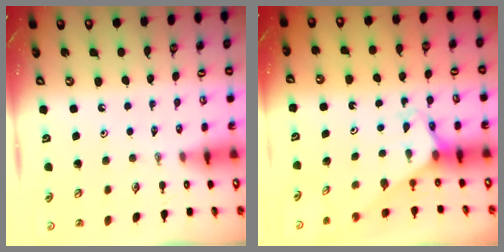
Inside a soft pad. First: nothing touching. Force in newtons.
{"total": 2.7, "press": 2.7, "slide": 0.1}